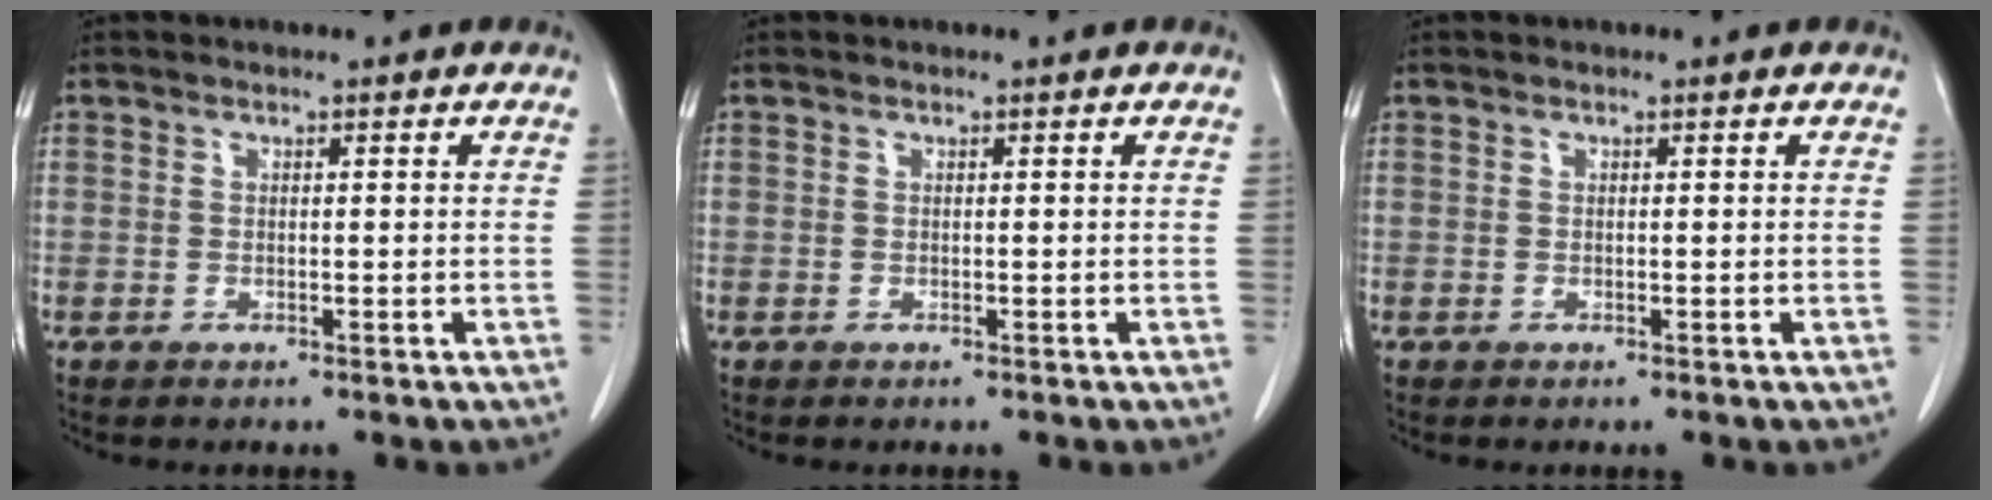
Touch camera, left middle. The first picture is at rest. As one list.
[{"total": 0.0}, {"total": 0.0}]